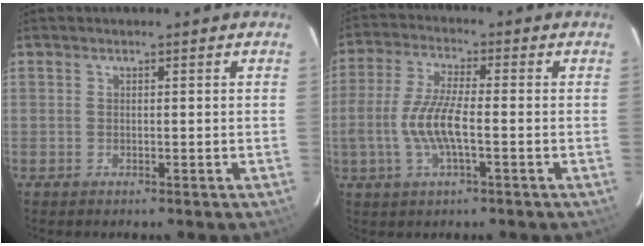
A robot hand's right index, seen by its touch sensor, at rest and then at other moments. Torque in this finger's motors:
{"motor_torque": [1.32, -0.23, 0.77, 0.20]}